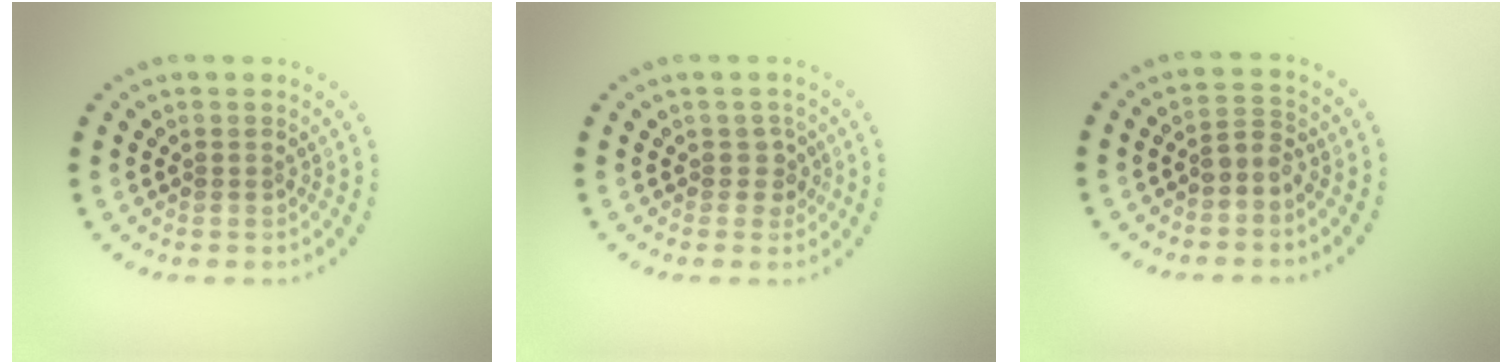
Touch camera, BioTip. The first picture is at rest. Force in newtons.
{"total": 1.3, "press": 1.2, "slide": 0.7}
{"total": 1.6, "press": 1.4, "slide": 0.9}